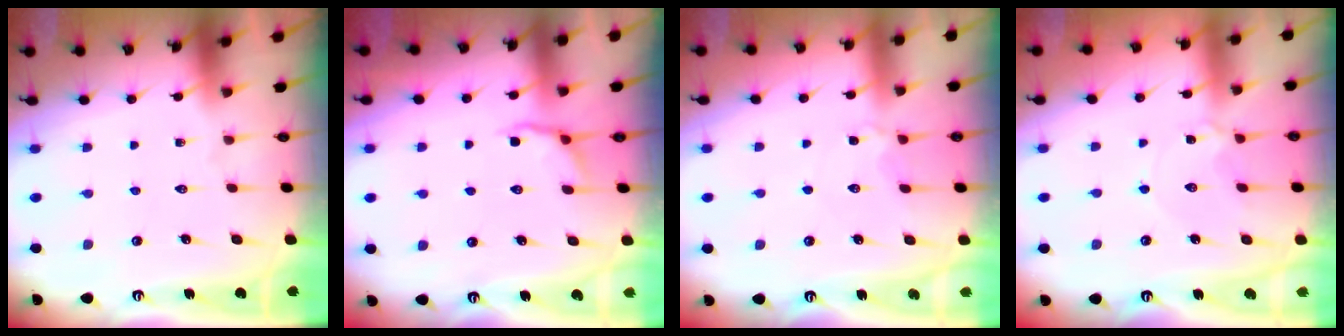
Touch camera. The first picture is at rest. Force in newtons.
{"total": 2.6, "press": 1.4, "slide": 2.2}
{"total": 2.9, "press": 2.9, "slide": 0.5}
{"total": 2.3, "press": 2.3, "slide": 0.3}